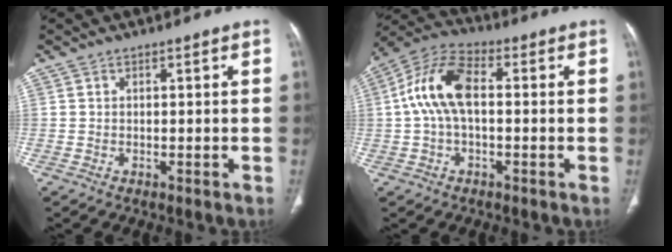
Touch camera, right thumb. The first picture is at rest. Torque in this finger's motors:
{"motor_torque": [1.77, 1.83, 0.35, -0.35, 0.20]}